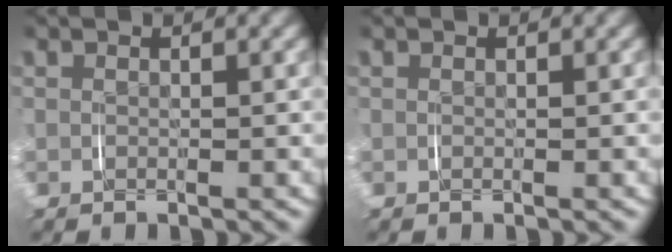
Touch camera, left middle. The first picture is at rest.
{"total": 0.0}